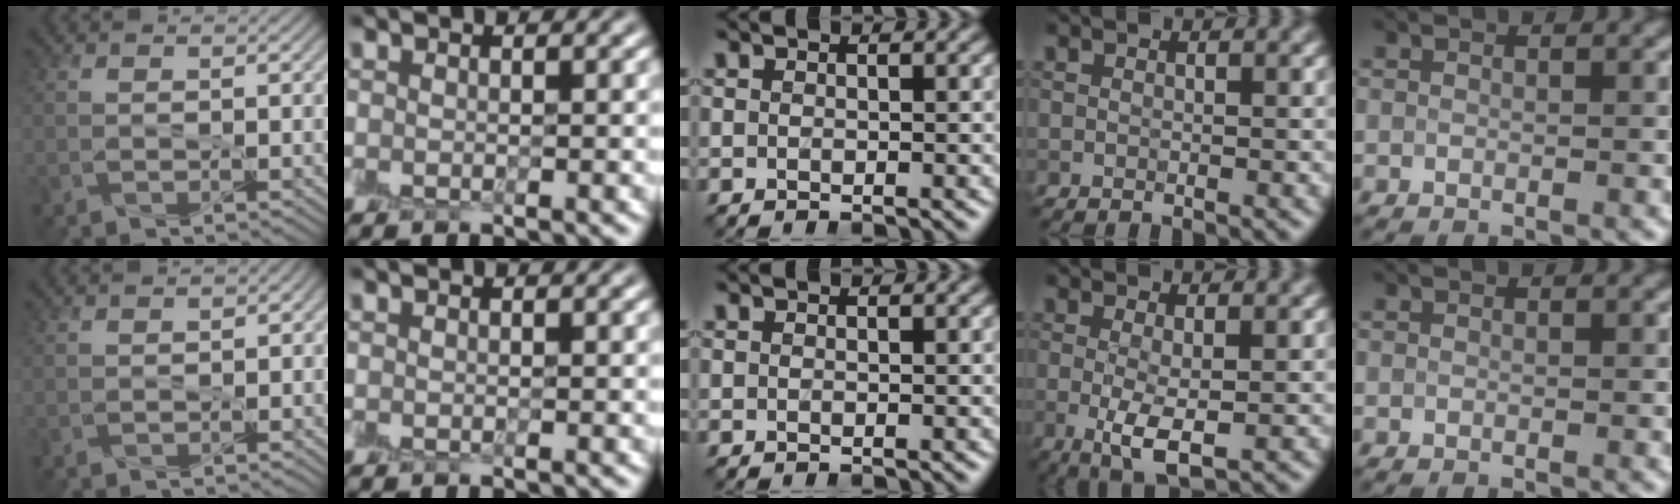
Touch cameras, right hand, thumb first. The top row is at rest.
{"thumb": {"total": 1.2, "force": [-0.3, 0.9, 0.7], "torque": [-0.009, -0.007, -0.002]}, "ring": {"total": 3.5, "force": [-0.5, 0.9, 3.3], "torque": [-0.069, -0.012, -0.008]}}